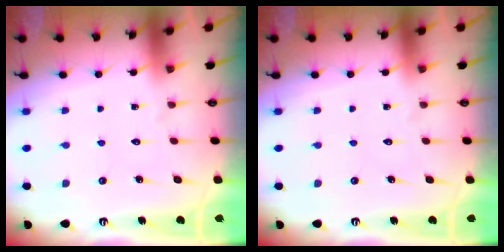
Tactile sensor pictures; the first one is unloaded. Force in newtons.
{"total": 0.0}